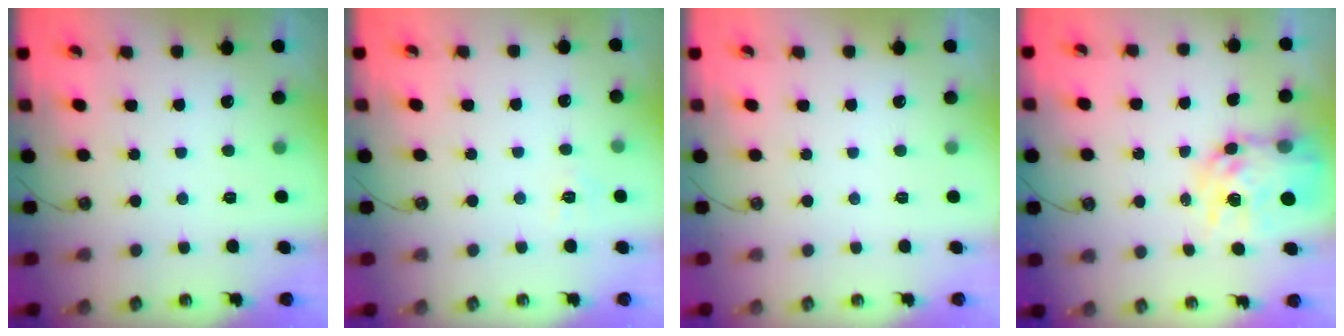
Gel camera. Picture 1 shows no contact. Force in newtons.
{"total": 6.0, "press": 6.0, "slide": 0.7}
{"total": 0.0}
{"total": 13.9, "press": 13.9, "slide": 1.3}